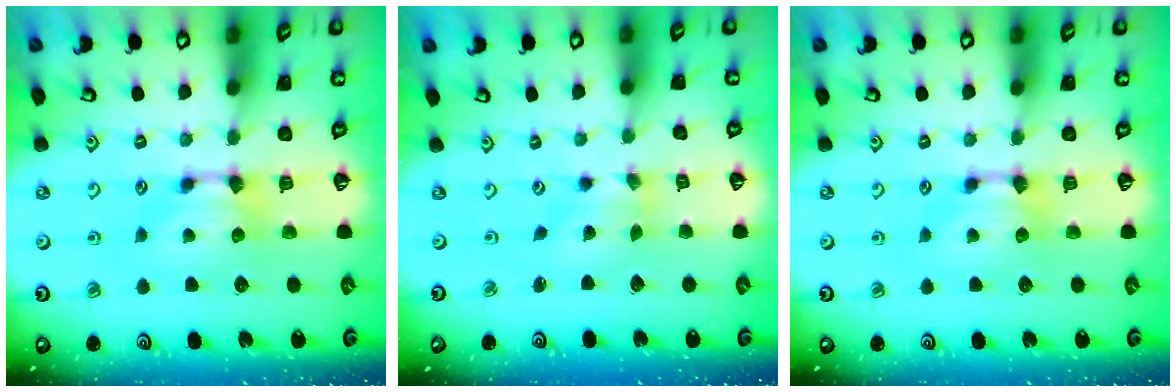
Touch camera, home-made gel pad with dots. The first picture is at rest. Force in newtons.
{"total": 1.3, "press": 0.3, "slide": 1.3}
{"total": 0.0}